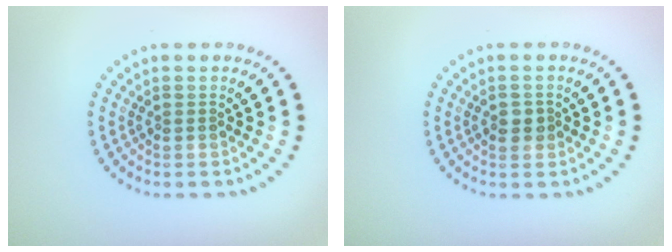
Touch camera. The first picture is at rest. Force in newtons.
{"total": 1.5, "press": 1.5, "slide": 0.3}